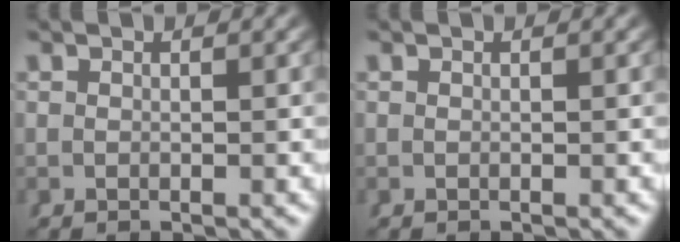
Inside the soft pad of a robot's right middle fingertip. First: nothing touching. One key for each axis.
{"total": 0.0}